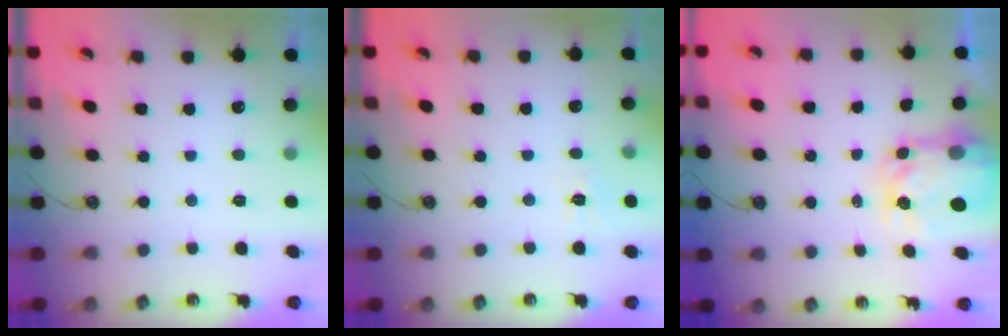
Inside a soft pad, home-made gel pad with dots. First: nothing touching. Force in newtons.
{"total": 5.1, "press": 5.0, "slide": 0.7}
{"total": 5.5, "press": 5.5, "slide": 0.5}